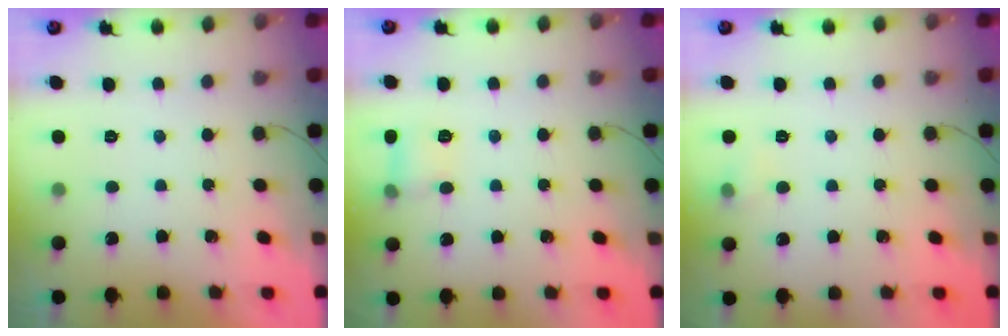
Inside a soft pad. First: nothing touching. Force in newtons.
{"total": 6.5, "press": 6.2, "slide": 1.9}
{"total": 4.5, "press": 4.4, "slide": 0.6}